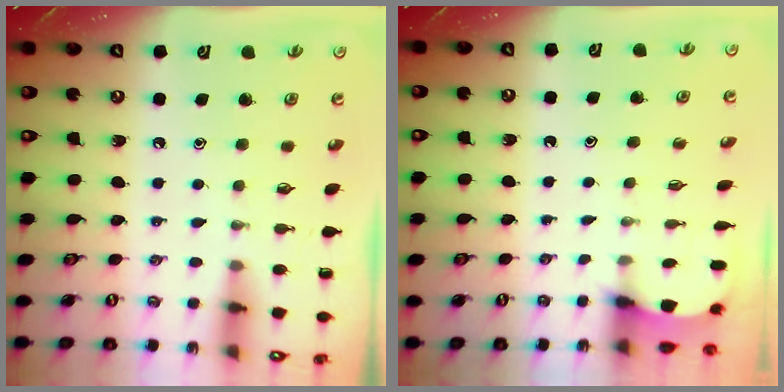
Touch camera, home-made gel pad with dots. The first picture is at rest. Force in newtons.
{"total": 2.6, "press": 2.6, "slide": 0.3}